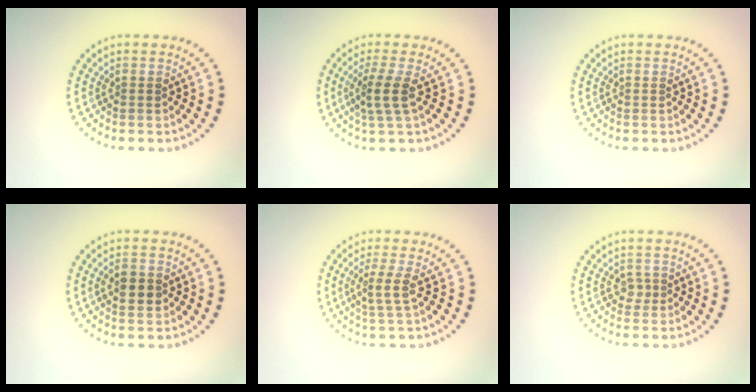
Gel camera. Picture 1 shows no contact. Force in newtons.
{"total": 2.5, "press": 2.0, "slide": 1.6}
{"total": 0.0}
{"total": 2.3, "press": 2.3, "slide": 0.0}
{"total": 2.1, "press": 1.6, "slide": 1.4}
{"total": 1.0, "press": 0.7, "slide": 0.6}